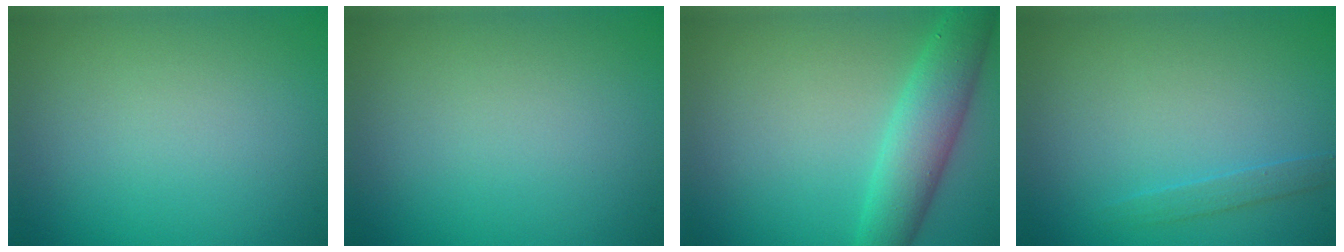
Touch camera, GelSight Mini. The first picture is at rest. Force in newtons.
{"total": 0.0}
{"total": 4.9, "press": 4.9, "slide": 0.2}
{"total": 1.0, "press": 1.0, "slide": 0.1}